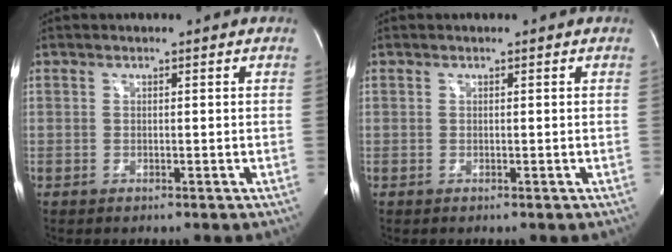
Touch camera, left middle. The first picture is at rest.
{"total": 0.0}